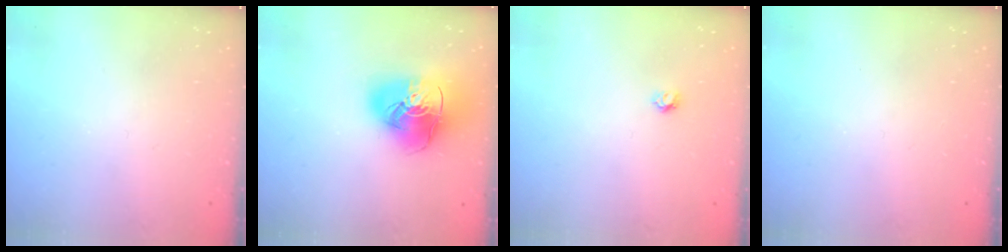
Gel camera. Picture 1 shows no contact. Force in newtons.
{"total": 19.5, "press": 19.4, "slide": 2.3}
{"total": 3.7, "press": 3.6, "slide": 0.4}
{"total": 0.0}